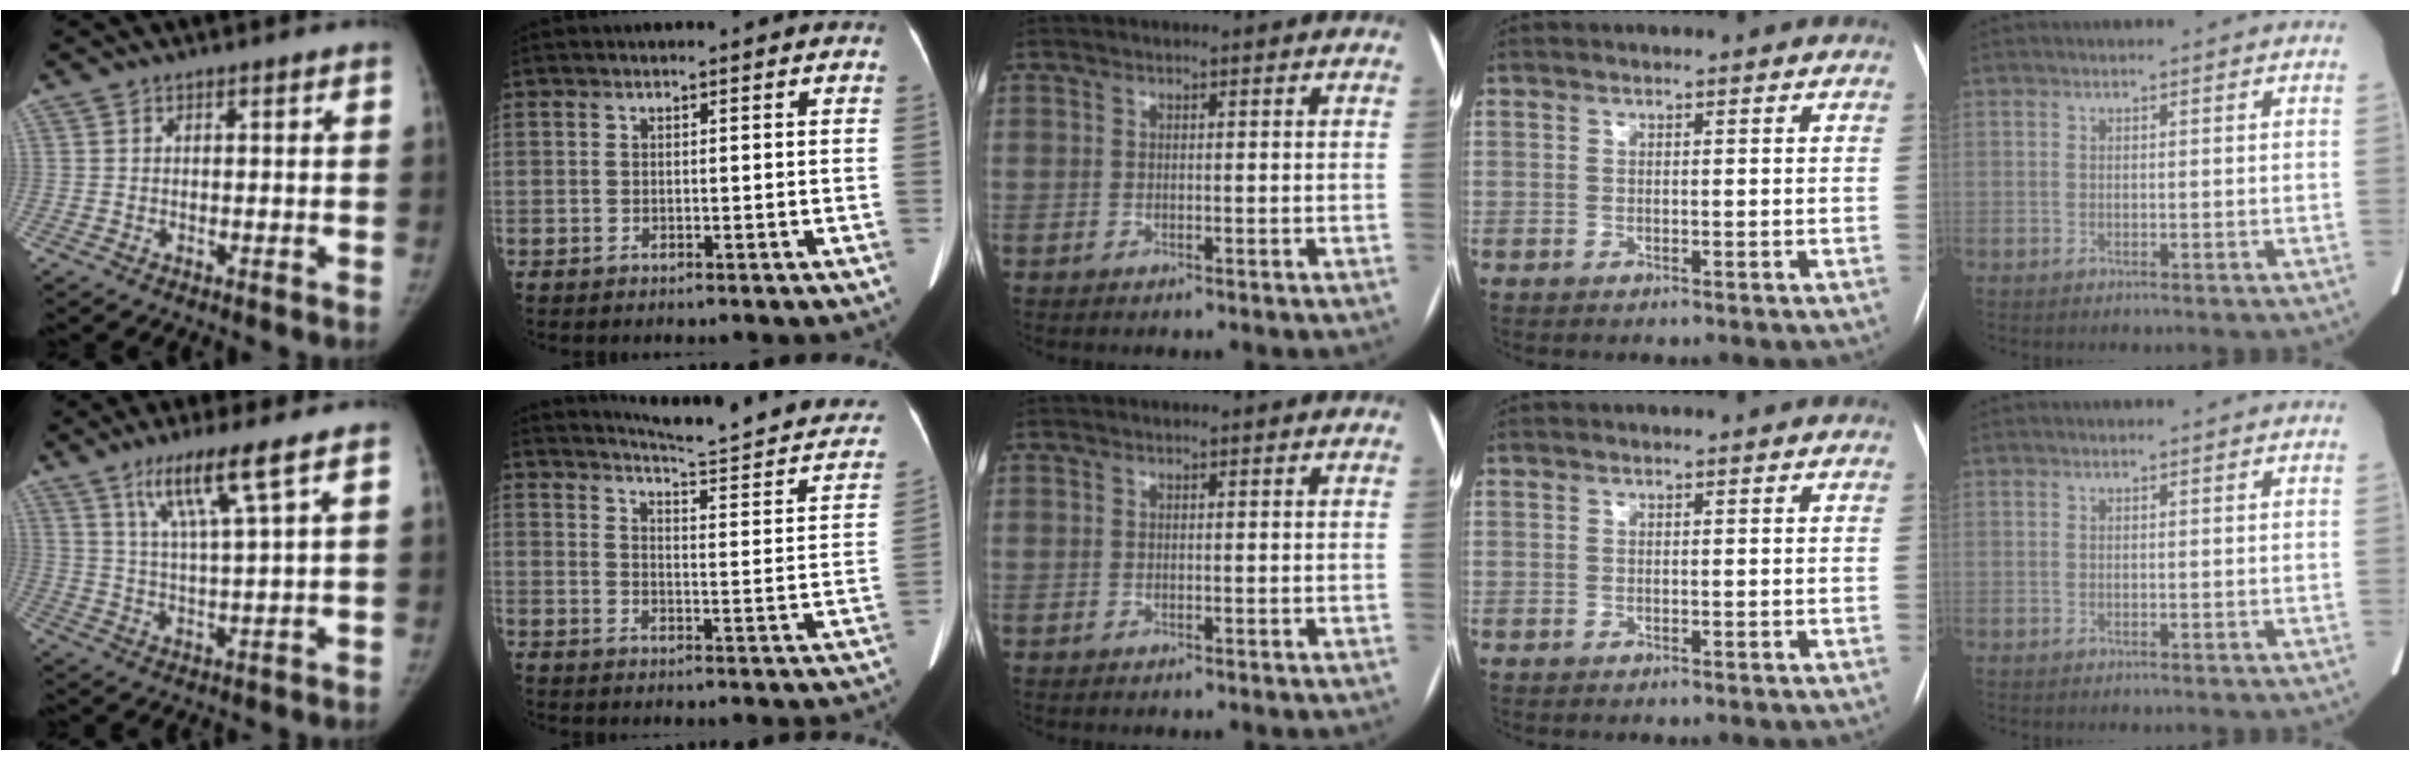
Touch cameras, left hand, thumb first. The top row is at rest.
{"thumb": {"total": 9.2, "force": [5.2, -0.3, 7.6], "torque": [-0.145, -0.023, 0.104]}, "index": {"total": 18.3, "force": [16.6, 1.9, 7.4], "torque": [-0.091, -0.058, 0.189]}}